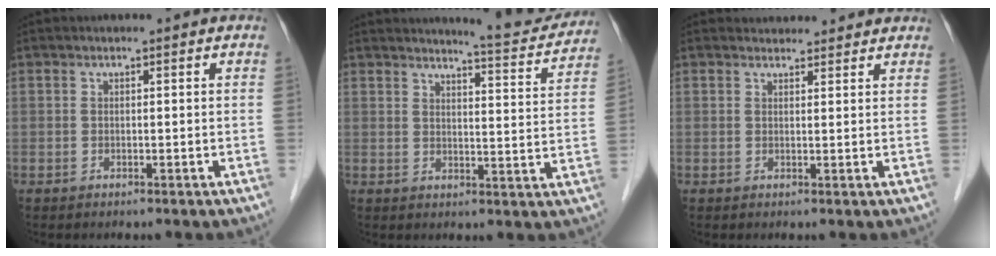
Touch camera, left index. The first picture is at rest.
{"total": 9.7, "force": [9.5, 0.3, 2.2], "torque": [-0.032, -0.024, 0.110]}
{"total": 3.8, "force": [3.5, 1.3, 0.3], "torque": [-0.003, 0.012, 0.040]}